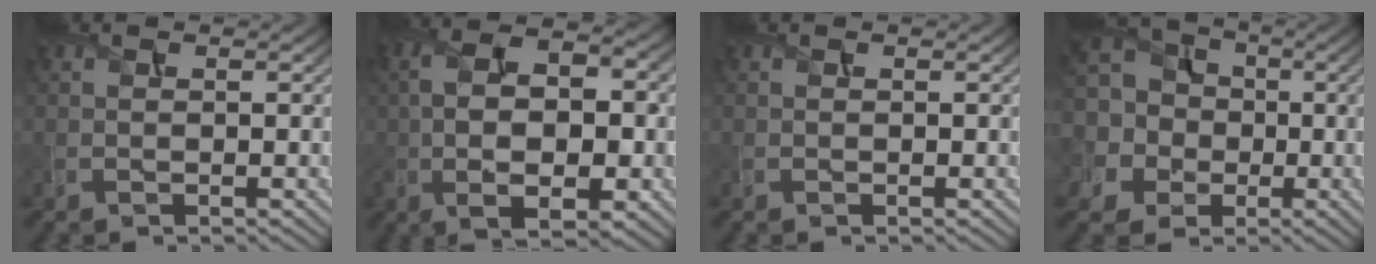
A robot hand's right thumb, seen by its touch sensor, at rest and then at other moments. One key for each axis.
{"total": 10.9, "fx": -0.4, "fy": 6.0, "fz": 9.1, "tx": -0.177, "ty": -0.010, "tz": 0.000}
{"total": 0.0}
{"total": 12.6, "fx": 0.7, "fy": 11.1, "fz": 5.8, "tx": -0.202, "ty": 0.014, "tz": -0.017}